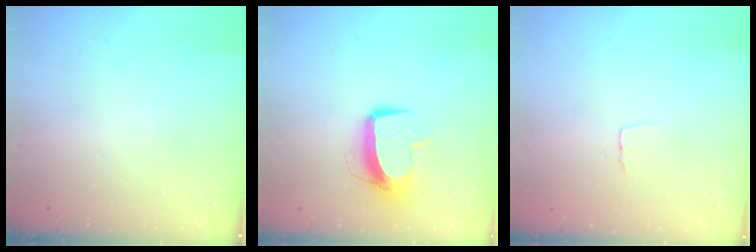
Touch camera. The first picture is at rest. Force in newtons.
{"total": 10.6, "press": 10.5, "slide": 1.1}
{"total": 3.1, "press": 3.1, "slide": 0.2}